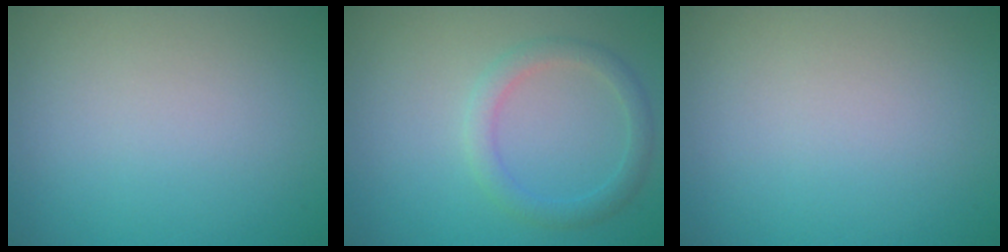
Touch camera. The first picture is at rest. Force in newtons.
{"total": 2.3, "press": 2.3, "slide": 0.0}
{"total": 0.0}